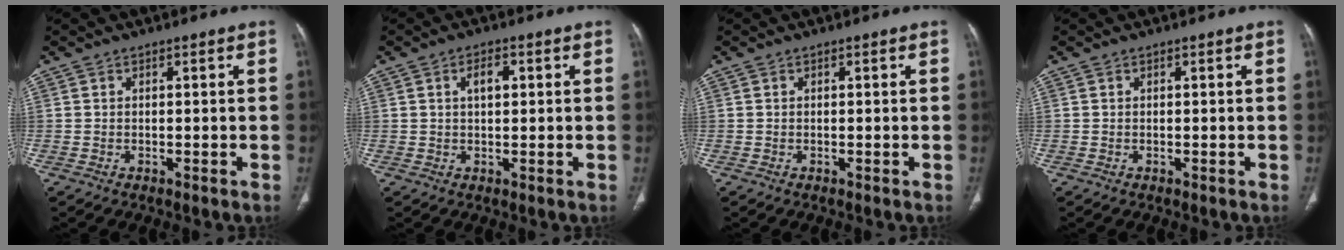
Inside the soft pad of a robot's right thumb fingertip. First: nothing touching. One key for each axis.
{"total": 3.2, "fx": 0.9, "fy": 1.7, "fz": 2.6, "tx": -0.044, "ty": 0.003, "tz": 0.016}
{"total": 0.0}
{"total": 0.0}